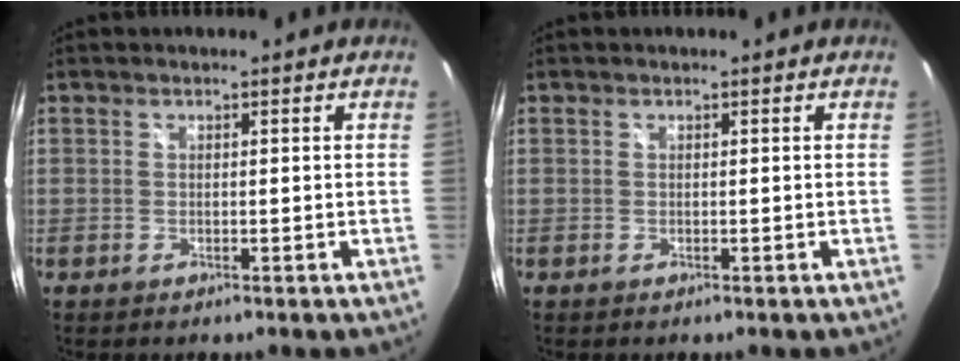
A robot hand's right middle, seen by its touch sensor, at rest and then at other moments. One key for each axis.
{"total": 0.0}